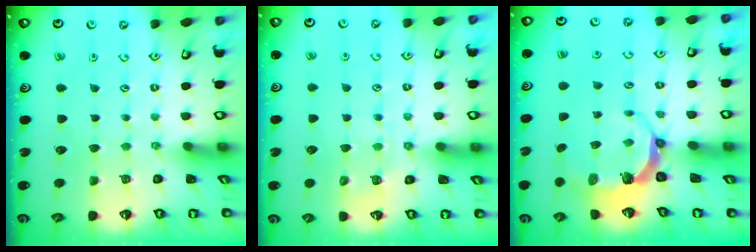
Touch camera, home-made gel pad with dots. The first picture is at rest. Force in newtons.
{"total": 5.4, "press": 5.4, "slide": 0.8}
{"total": 6.8, "press": 5.8, "slide": 3.6}